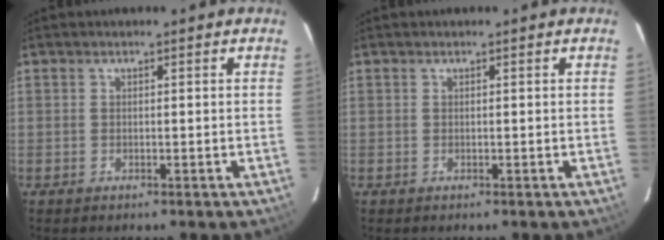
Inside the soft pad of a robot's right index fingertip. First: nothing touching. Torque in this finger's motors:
{"motor_torque": [0.00, 0.00, 0.00, 0.00]}